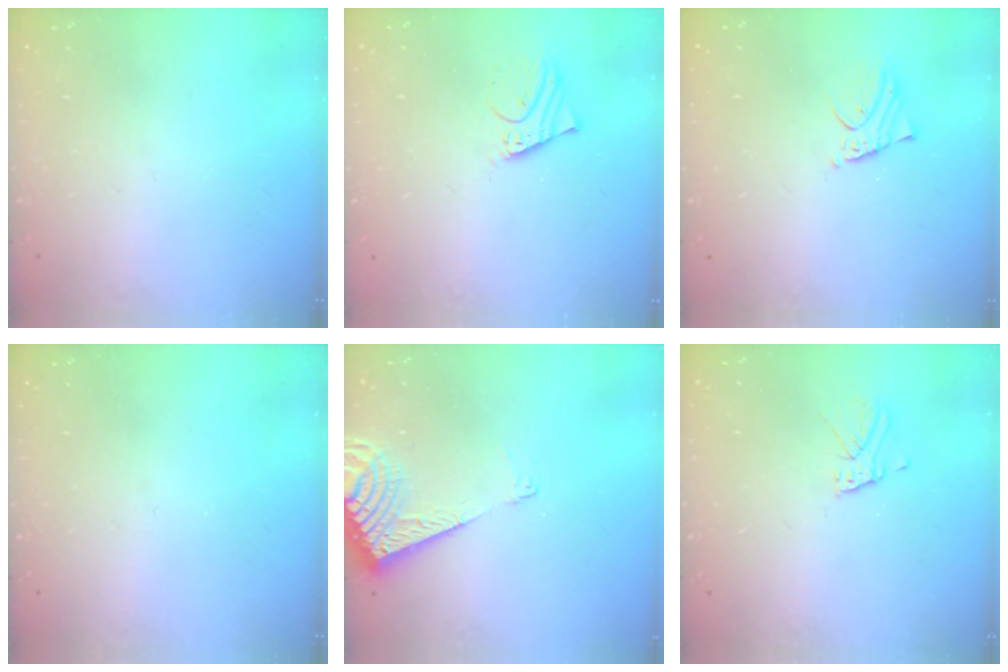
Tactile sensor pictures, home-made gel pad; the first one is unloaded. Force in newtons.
{"total": 2.4, "press": 2.4, "slide": 0.1}
{"total": 2.3, "press": 2.3, "slide": 0.1}
{"total": 0.0}
{"total": 8.8, "press": 8.7, "slide": 1.1}
{"total": 3.7, "press": 3.7, "slide": 0.3}